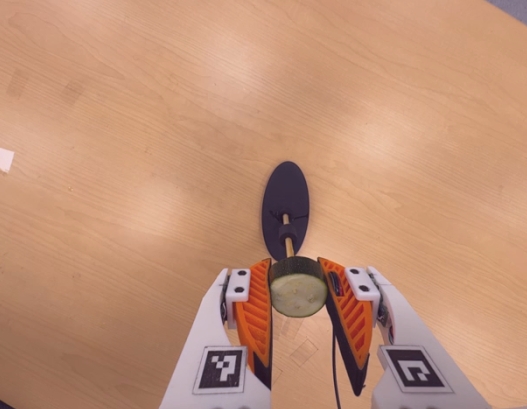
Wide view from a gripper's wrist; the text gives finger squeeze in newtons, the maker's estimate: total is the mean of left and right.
{"total": 10.9, "left": 10.1, "right": 11.8}